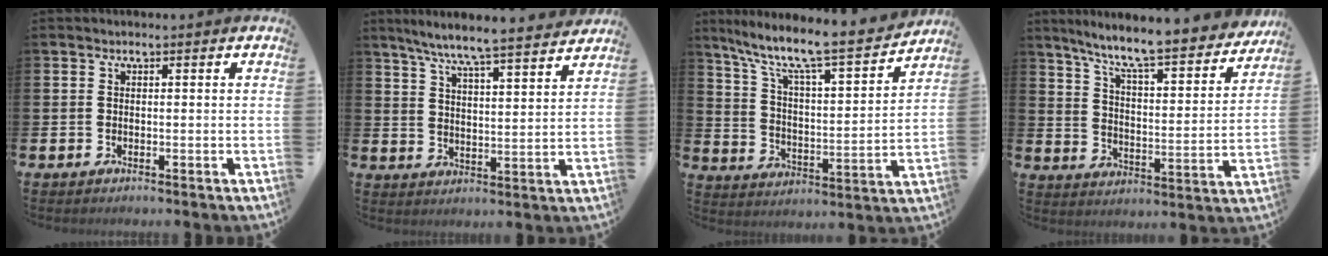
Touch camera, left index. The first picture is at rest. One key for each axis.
{"total": 7.4, "fx": 7.0, "fy": -0.3, "fz": 2.5, "tx": -0.067, "ty": -0.047, "tz": 0.119}
{"total": 9.2, "fx": 8.2, "fy": 0.9, "fz": 4.2, "tx": -0.111, "ty": -0.062, "tz": 0.131}
{"total": 9.7, "fx": 8.6, "fy": 1.3, "fz": 4.3, "tx": -0.107, "ty": -0.065, "tz": 0.140}